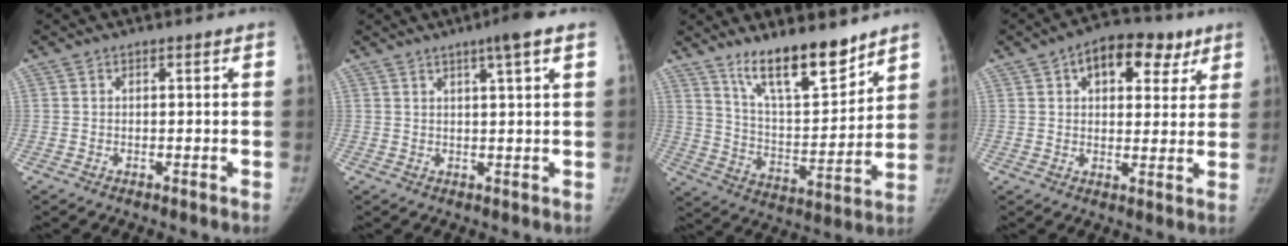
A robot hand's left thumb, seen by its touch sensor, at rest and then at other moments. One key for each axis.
{"total": 5.3, "fx": 3.0, "fy": -0.1, "fz": 4.3, "tx": -0.065, "ty": -0.002, "tz": 0.045}
{"total": 15.1, "fx": 11.6, "fy": 4.2, "fz": 8.7, "tx": -0.113, "ty": -0.086, "tz": 0.206}
{"total": 12.6, "fx": 6.1, "fy": 7.5, "fz": 8.1, "tx": -0.067, "ty": 0.000, "tz": 0.082}